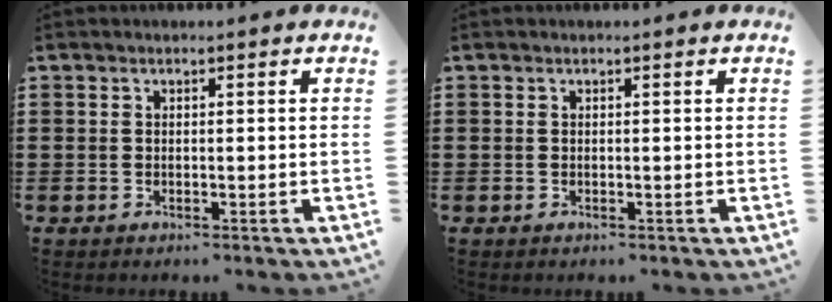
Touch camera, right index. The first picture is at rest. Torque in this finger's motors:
{"motor_torque": [0.00, 0.00, 0.00, 0.00]}